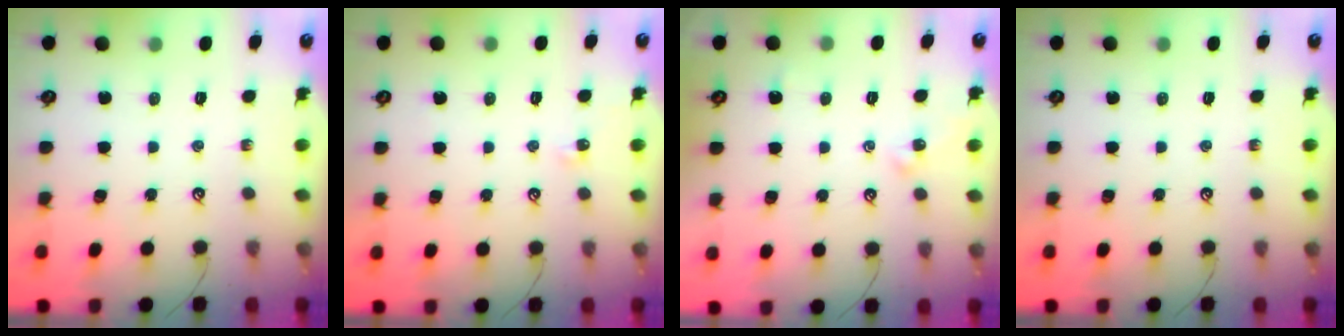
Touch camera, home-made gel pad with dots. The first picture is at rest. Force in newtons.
{"total": 3.3, "press": 3.3, "slide": 0.5}
{"total": 2.2, "press": 2.1, "slide": 0.5}
{"total": 0.0}